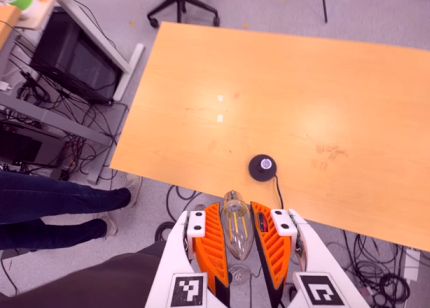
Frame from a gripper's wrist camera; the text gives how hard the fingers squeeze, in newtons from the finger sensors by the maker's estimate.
{"total": 13.3, "left": 14.1, "right": 12.6}